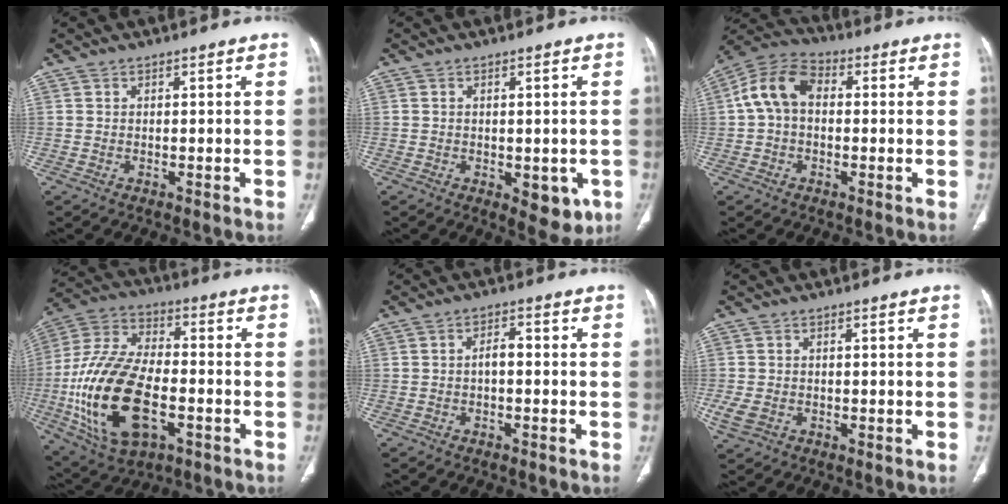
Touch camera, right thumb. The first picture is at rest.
{"total": 6.6, "force": [-1.9, 3.4, 5.3], "torque": [-0.045, -0.006, -0.014]}
{"total": 9.8, "force": [0.7, 6.8, 7.0], "torque": [-0.129, 0.031, 0.002]}
{"total": 23.4, "force": [-5.6, 12.6, 18.9], "torque": [-0.381, 0.015, -0.090]}
{"total": 2.5, "force": [-0.4, 1.2, 2.1], "torque": [-0.033, 0.011, -0.010]}
{"total": 3.5, "force": [-0.7, 2.7, 2.1], "torque": [-0.053, 0.001, -0.007]}